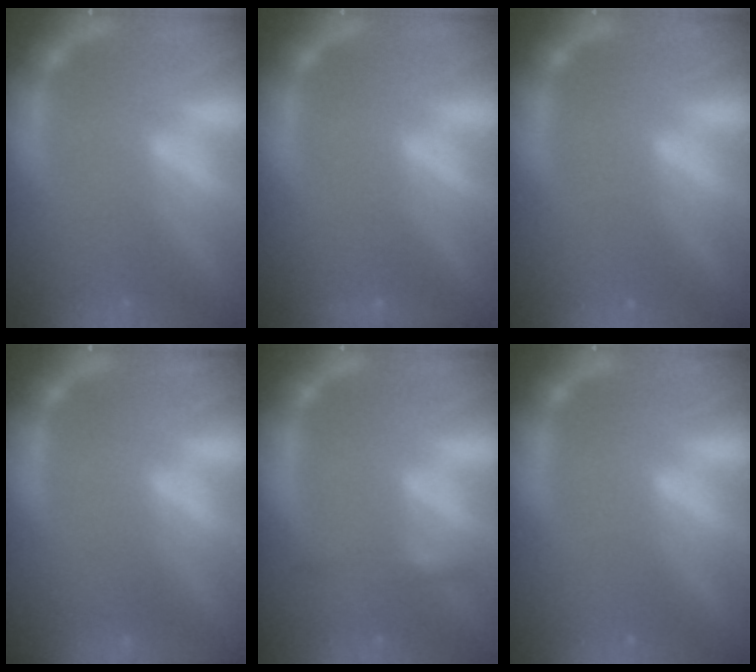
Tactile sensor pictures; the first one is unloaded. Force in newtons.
{"total": 1.9}
{"total": 0.0}
{"total": 5.5}
{"total": 1.9}
{"total": 0.0}